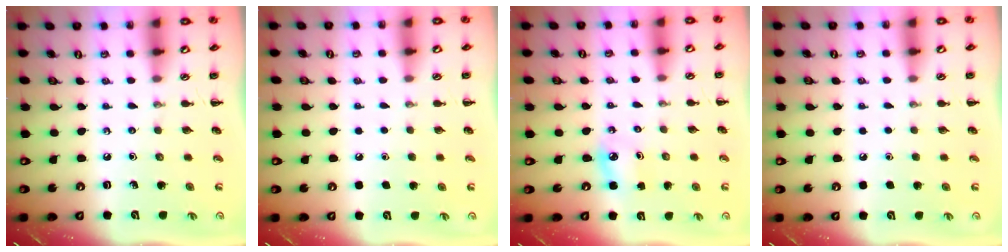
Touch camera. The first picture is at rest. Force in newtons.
{"total": 1.7, "press": 1.7, "slide": 0.1}
{"total": 3.8, "press": 3.7, "slide": 0.8}
{"total": 1.7, "press": 1.7, "slide": 0.1}